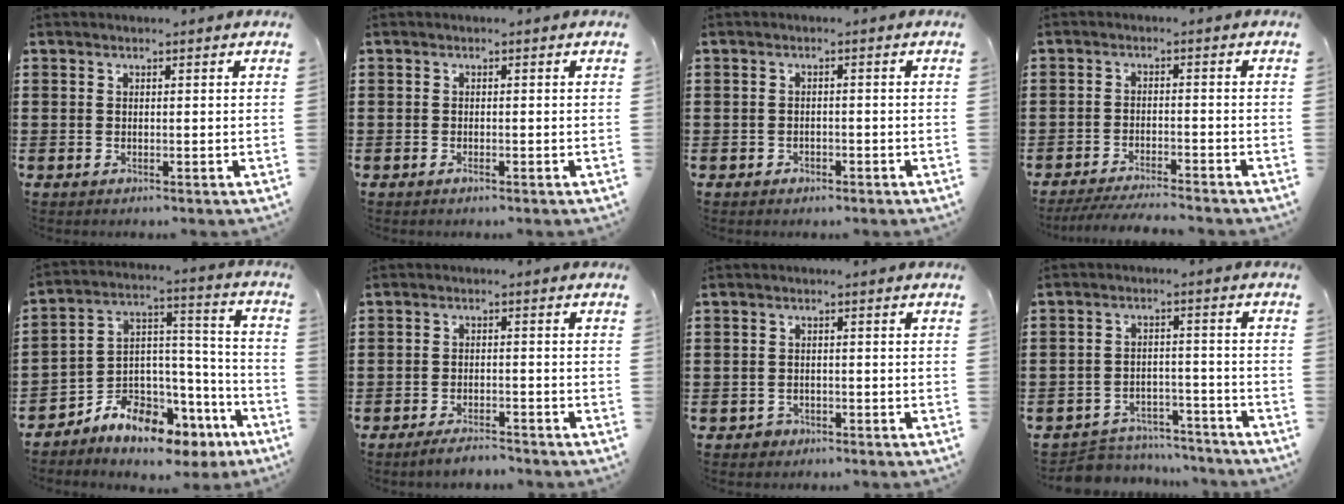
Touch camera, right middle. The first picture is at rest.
{"total": 0.6, "force": [-0.3, 0.1, 0.4], "torque": [-0.009, -0.002, -0.006]}
{"total": 1.0, "force": [-0.8, 0.6, 0.1], "torque": [-0.005, 0.001, -0.018]}
{"total": 3.9, "force": [-3.8, -0.1, 1.1], "torque": [-0.024, -0.006, -0.077]}
{"total": 8.1, "force": [-7.2, 3.4, 1.3], "torque": [-0.035, 0.015, -0.136]}
{"total": 2.7, "force": [-2.5, 0.3, 1.0], "torque": [-0.017, 0.002, -0.049]}
{"total": 1.0, "force": [-0.8, 0.7, 0.1], "torque": [-0.004, 0.000, -0.018]}
{"total": 4.9, "force": [-4.9, 0.8, 0.0], "torque": [-0.002, 0.011, -0.101]}